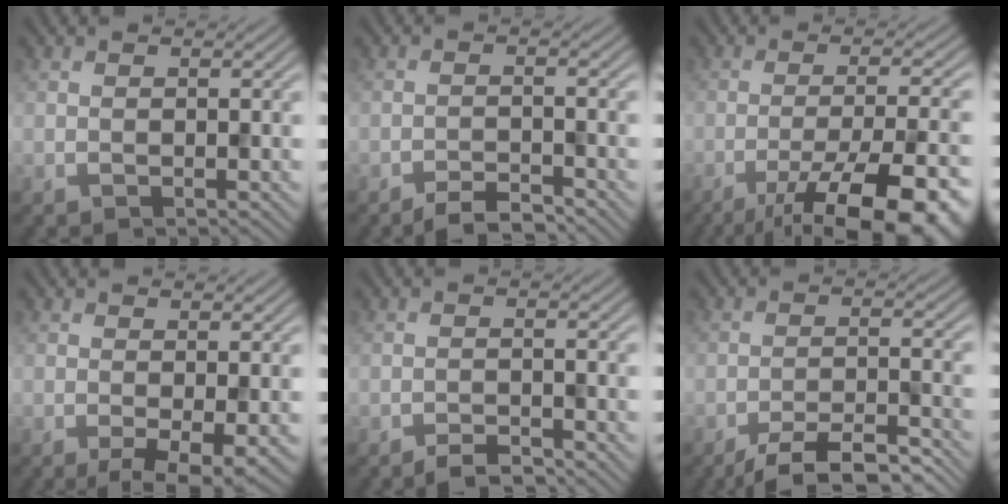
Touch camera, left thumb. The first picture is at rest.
{"total": 3.2, "force": [-2.8, 0.5, 1.4], "torque": [-0.022, 0.003, -0.052]}
{"total": 16.2, "force": [-10.3, 4.6, 11.7], "torque": [-0.155, -0.021, -0.140]}
{"total": 4.1, "force": [-1.4, 0.9, 3.8], "torque": [-0.064, -0.006, -0.022]}
{"total": 2.3, "force": [-2.1, 0.4, 1.0], "torque": [-0.016, 0.003, -0.039]}
{"total": 7.3, "force": [-6.0, 1.4, 4.0], "torque": [-0.067, 0.000, -0.097]}